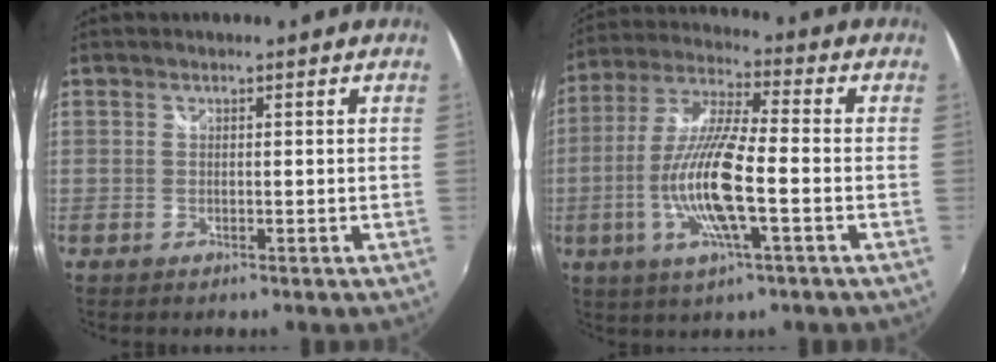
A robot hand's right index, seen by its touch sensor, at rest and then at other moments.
{"total": 14.4, "force": [-3.7, 2.2, 13.7], "torque": [-0.276, -0.010, -0.070]}